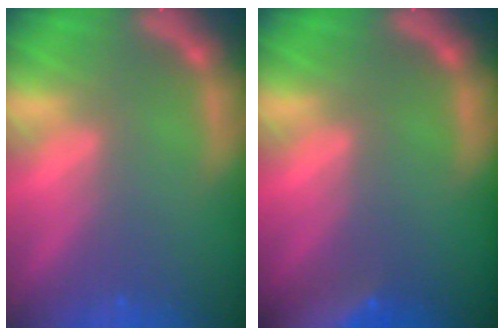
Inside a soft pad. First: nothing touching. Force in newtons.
{"total": 10.0}